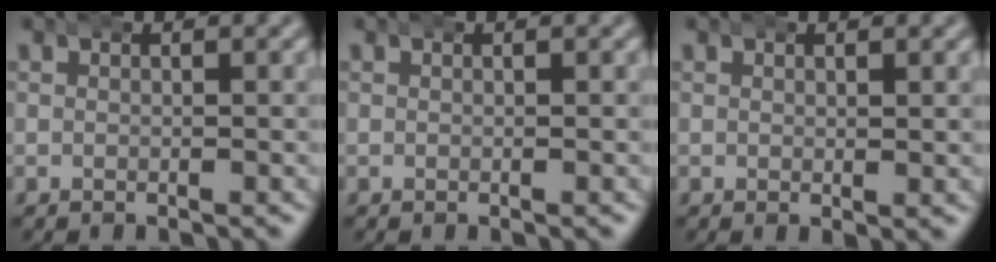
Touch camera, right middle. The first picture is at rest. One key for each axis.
{"total": 0.0}
{"total": 0.5, "fx": 0.3, "fy": 0.2, "fz": 0.4, "tx": -0.004, "ty": -0.005, "tz": 0.007}